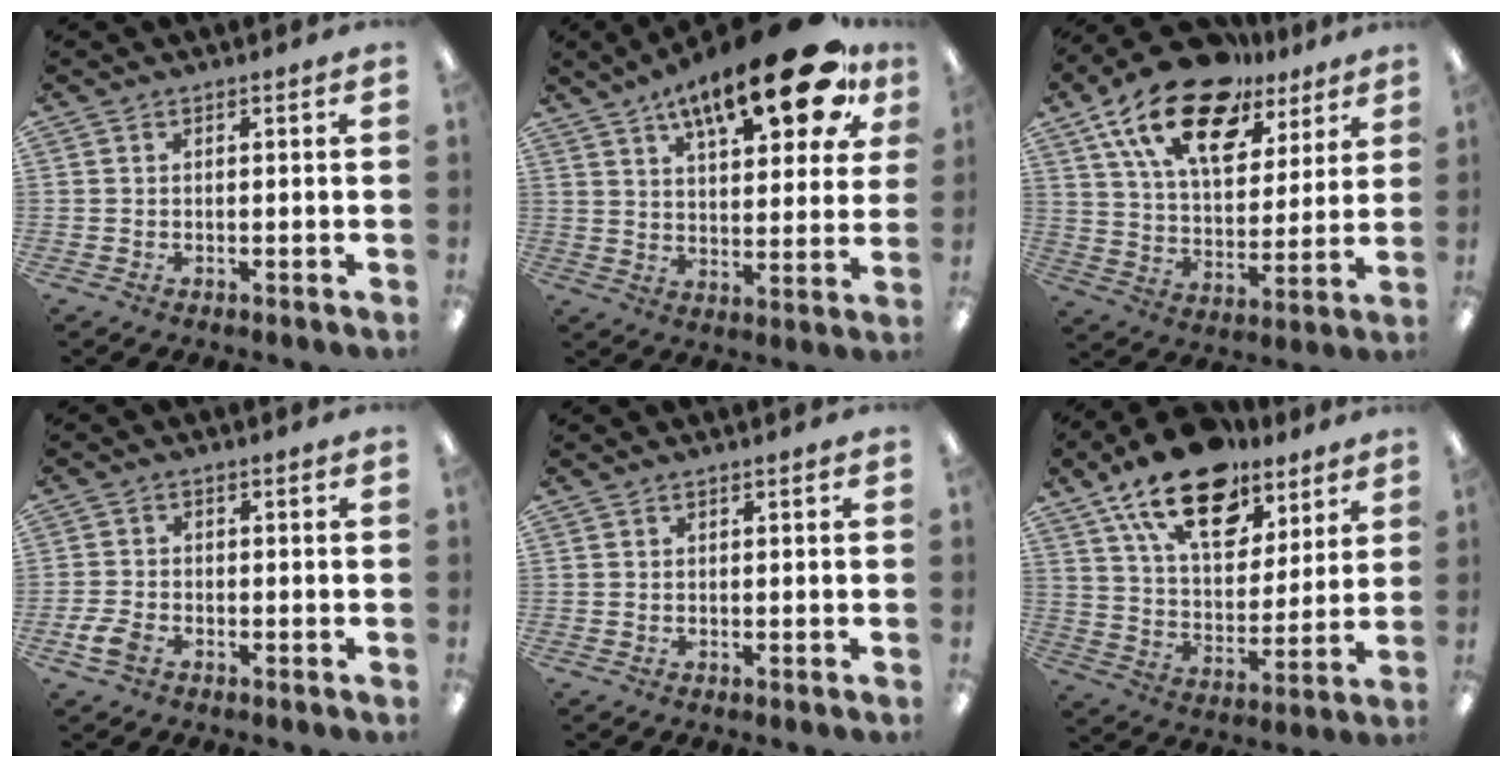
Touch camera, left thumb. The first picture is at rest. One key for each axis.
{"total": 21.6, "fx": 12.9, "fy": 7.2, "fz": 15.8, "tx": -0.240, "ty": -0.059, "tz": 0.206}
{"total": 20.1, "fx": 12.7, "fy": 10.2, "fz": 11.7, "tx": -0.213, "ty": -0.062, "tz": 0.227}
{"total": 3.8, "fx": -2.3, "fy": 2.2, "fz": 2.2, "tx": -0.052, "ty": 0.006, "tz": -0.045}
{"total": 0.0}
{"total": 20.4, "fx": 13.3, "fy": 10.6, "fz": 11.2, "tx": -0.182, "ty": -0.070, "tz": 0.233}